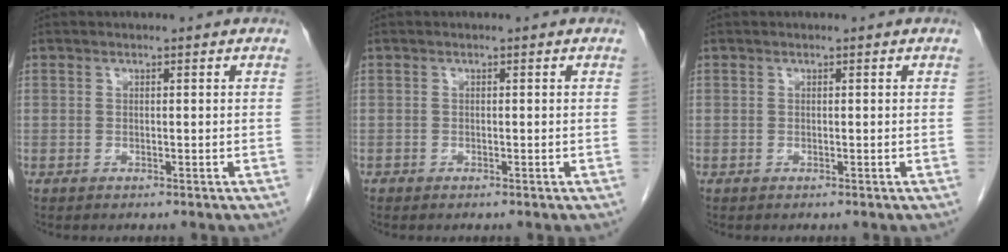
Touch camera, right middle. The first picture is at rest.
{"total": 0.0}
{"total": 0.0}